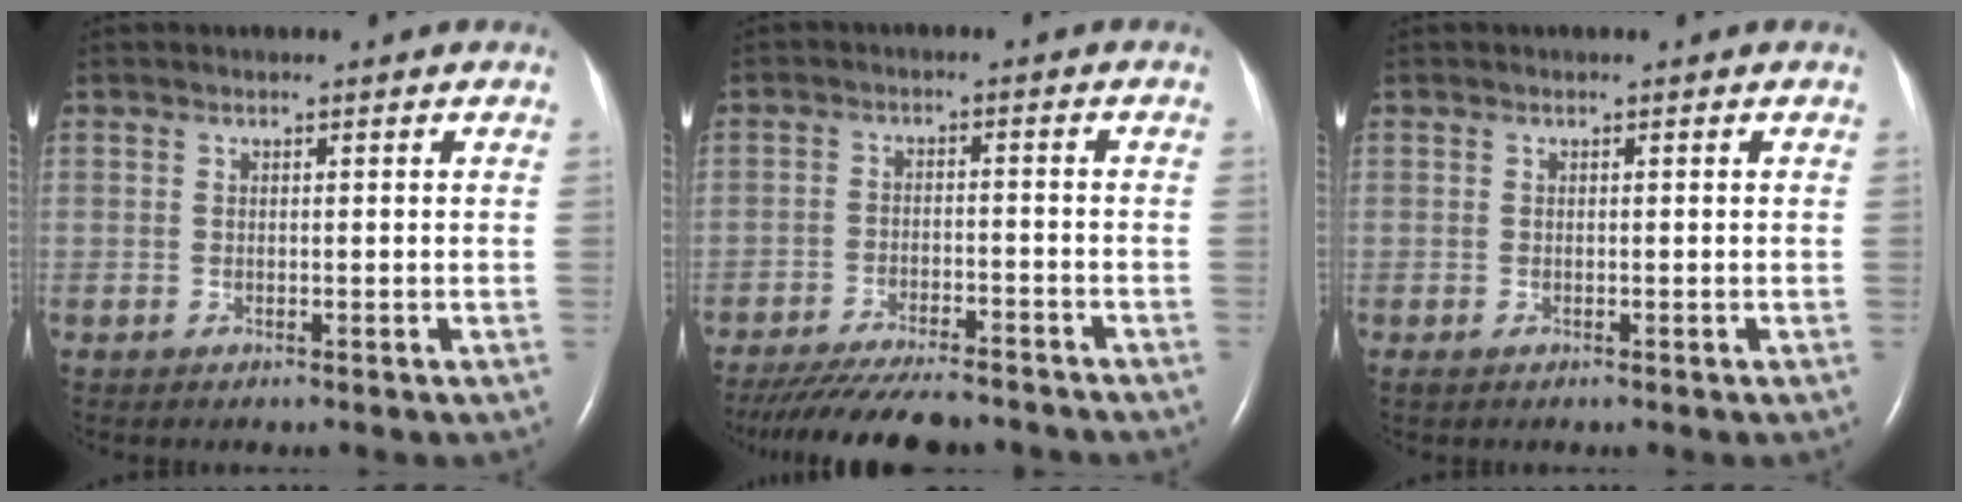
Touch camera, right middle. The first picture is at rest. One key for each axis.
{"total": 14.9, "fx": -13.3, "fy": 2.6, "fz": 6.3, "tx": -0.118, "ty": -0.024, "tz": -0.192}
{"total": 0.0}